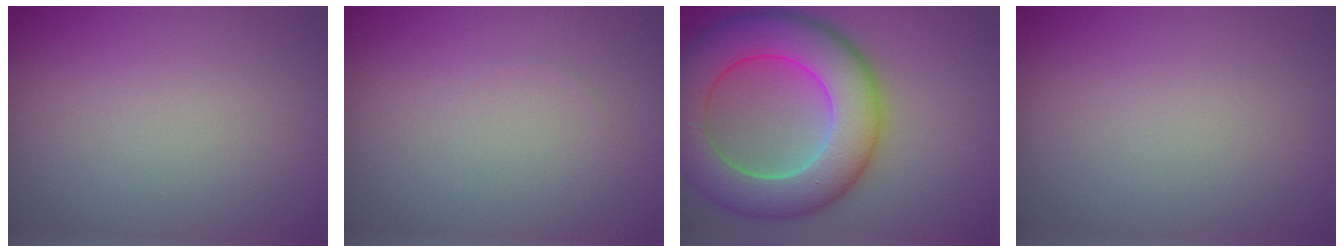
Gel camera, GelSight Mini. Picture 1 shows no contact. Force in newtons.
{"total": 0.0}
{"total": 10.6, "press": 10.6, "slide": 0.2}
{"total": 0.0}